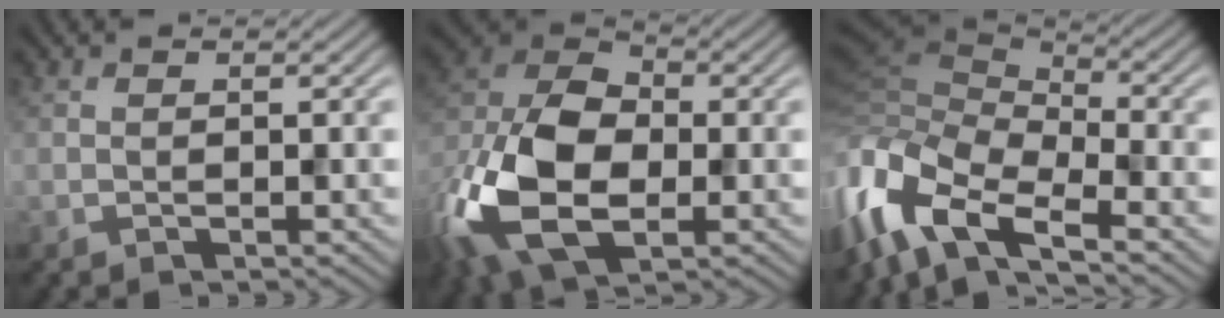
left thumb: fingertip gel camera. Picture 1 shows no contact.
{"total": 16.9, "force": [-5.0, 10.3, 12.5], "torque": [-0.290, -0.031, -0.103]}
{"total": 13.6, "force": [-7.1, 5.9, 10.0], "torque": [-0.254, -0.004, -0.134]}